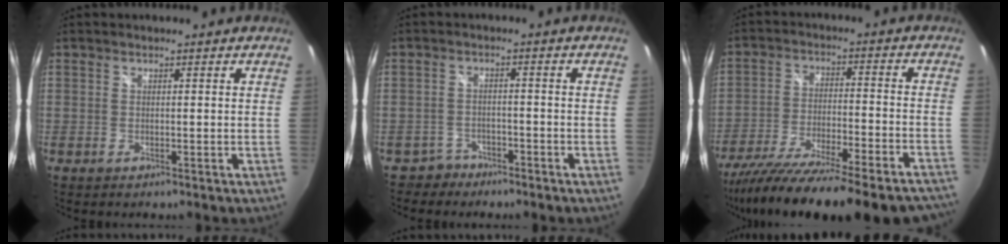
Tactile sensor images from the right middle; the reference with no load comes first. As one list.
[{"total": 3.5, "force": [-2.7, 2.1, -0.3], "torque": [0.000, 0.012, -0.047]}, {"total": 29.6, "force": [-25.6, 3.7, 14.4], "torque": [-0.243, -0.075, -0.373]}]